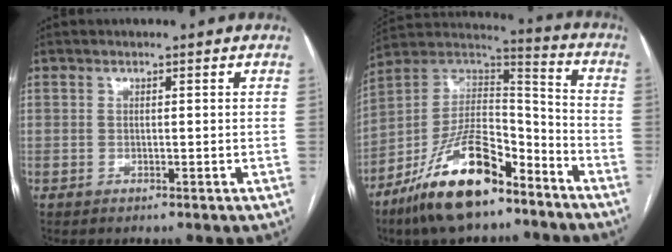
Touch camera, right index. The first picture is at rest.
{"total": 18.7, "force": [-12.2, 6.5, 12.6], "torque": [-0.247, 0.012, -0.220]}